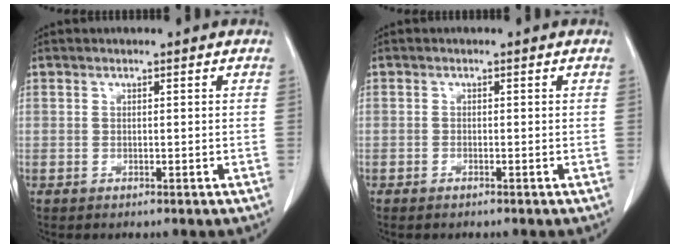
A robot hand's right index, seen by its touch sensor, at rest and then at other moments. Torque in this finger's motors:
{"motor_torque": [-0.19, 0.06, 0.00, -0.01]}